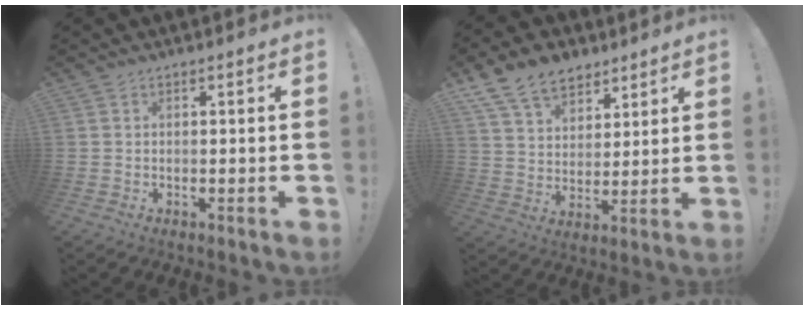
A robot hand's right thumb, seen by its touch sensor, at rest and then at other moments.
{"total": 13.5, "force": [9.0, 8.7, 5.2], "torque": [-0.092, -0.051, 0.173]}